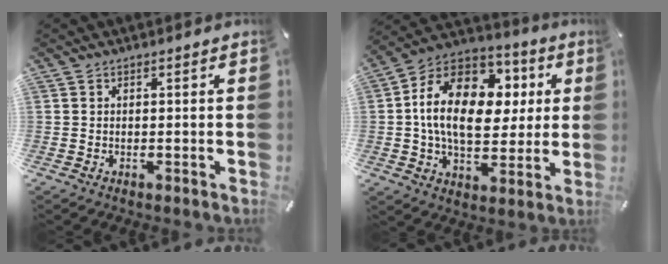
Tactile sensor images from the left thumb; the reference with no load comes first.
{"total": 19.9, "force": [3.1, 13.4, 14.4], "torque": [-0.276, 0.001, 0.053]}